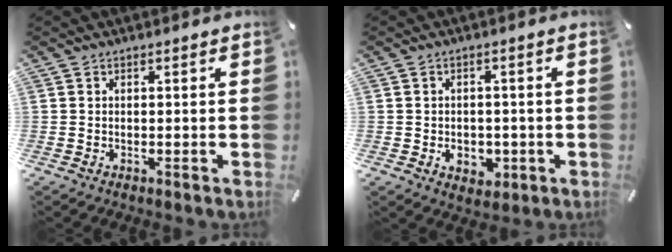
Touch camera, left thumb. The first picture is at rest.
{"total": 4.6, "force": [-1.0, 3.8, 2.5], "torque": [-0.027, 0.002, -0.016]}